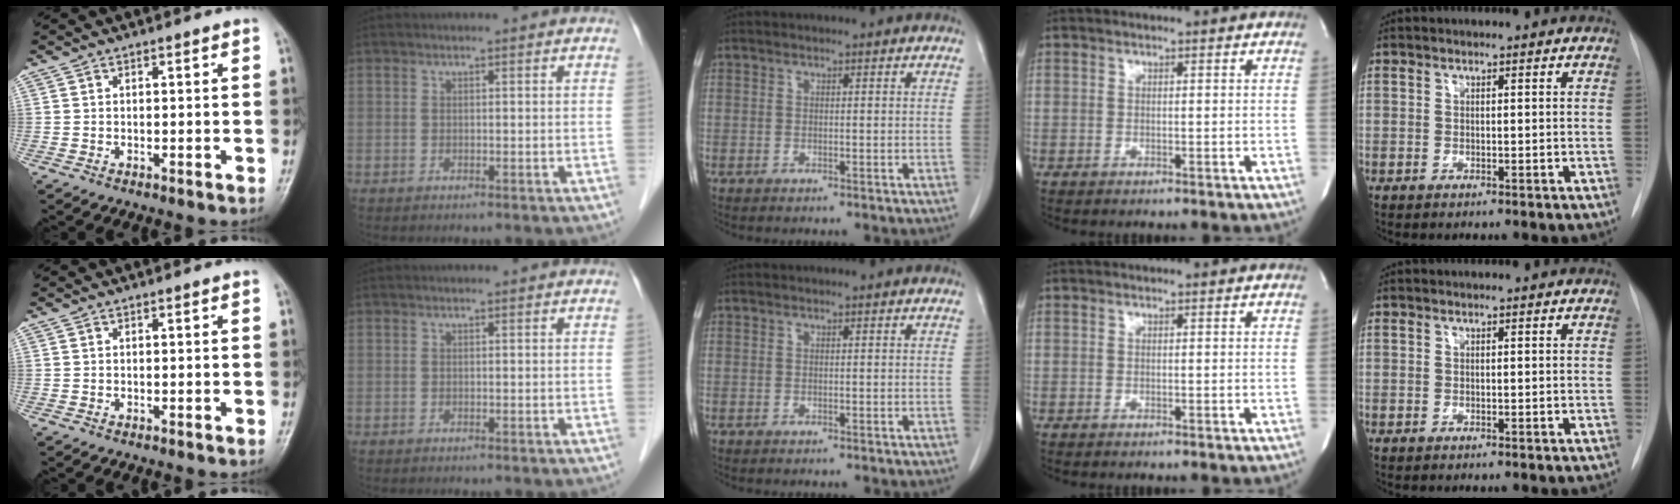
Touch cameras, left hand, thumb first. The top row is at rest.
{}